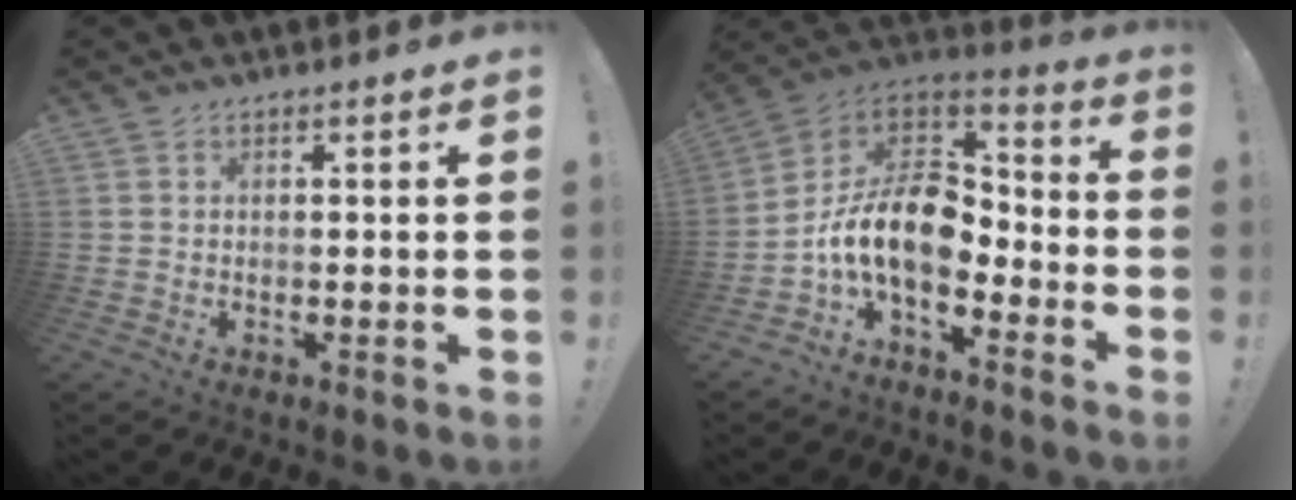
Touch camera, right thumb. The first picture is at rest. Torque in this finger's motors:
{"motor_torque": [1.16, 0.29, 0.12, -0.26, 0.16]}